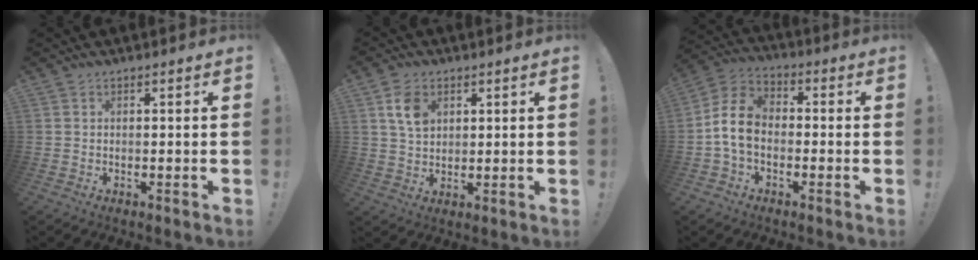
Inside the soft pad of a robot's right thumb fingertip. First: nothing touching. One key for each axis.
{"total": 7.5, "fx": 3.1, "fy": 5.4, "fz": 4.1, "tx": -0.059, "ty": -0.003, "tz": 0.058}
{"total": 11.0, "fx": -1.7, "fy": 7.8, "fz": 7.5, "tx": -0.144, "ty": 0.024, "tz": -0.026}